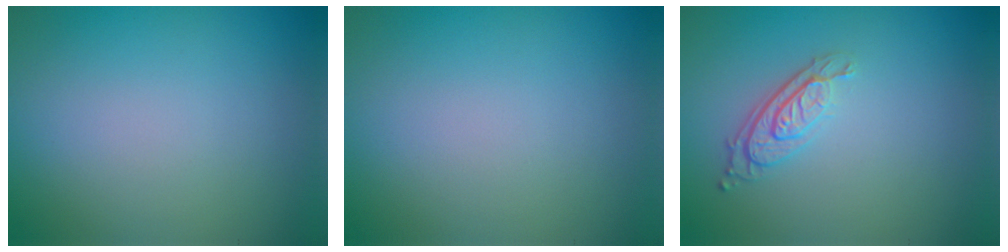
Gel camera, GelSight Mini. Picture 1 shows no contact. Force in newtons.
{"total": 0.0}
{"total": 3.0, "press": 2.1, "slide": 2.1}